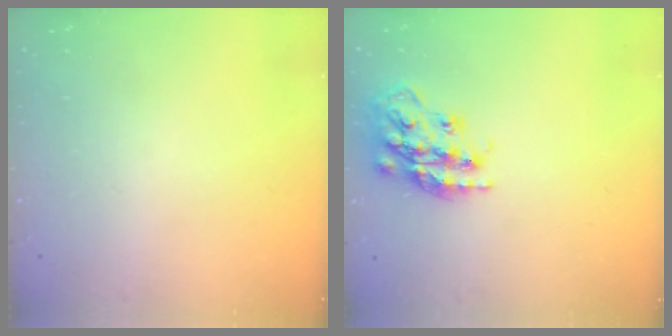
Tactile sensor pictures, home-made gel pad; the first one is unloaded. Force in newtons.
{"total": 17.8, "press": 17.7, "slide": 1.3}